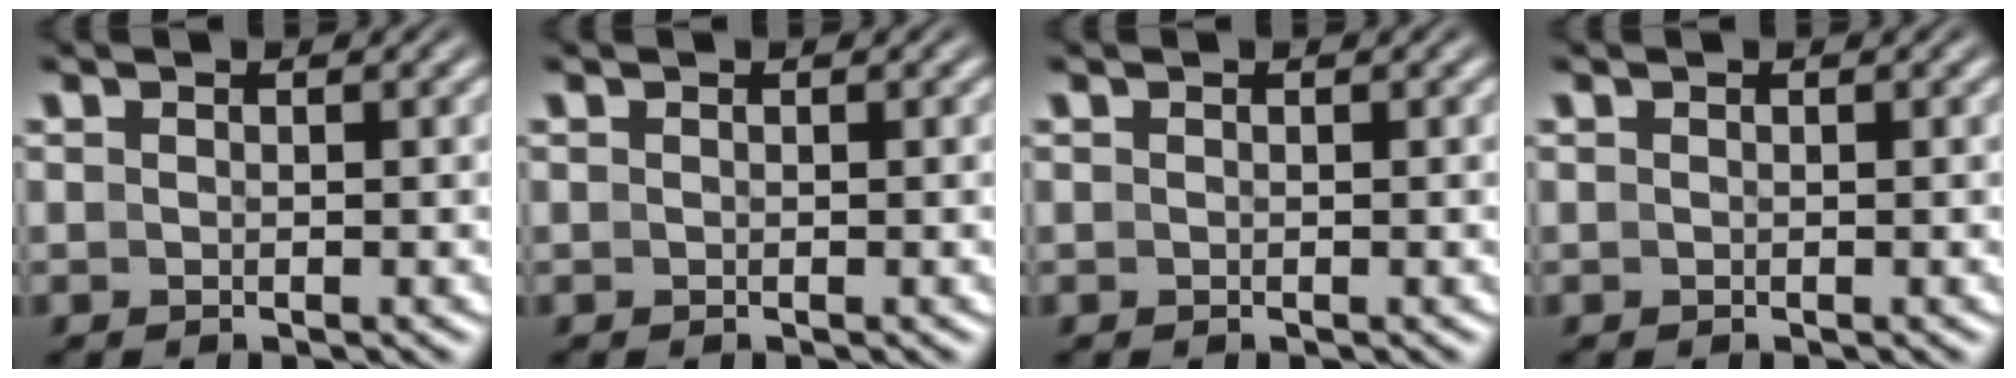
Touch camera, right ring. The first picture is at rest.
{"total": 0.0}
{"total": 0.0}
{"total": 0.0}